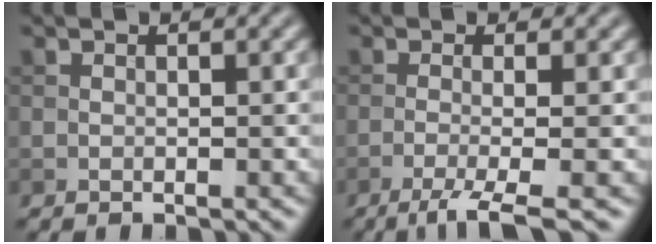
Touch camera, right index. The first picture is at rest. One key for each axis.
{"total": 4.2, "fx": -2.1, "fy": 0.8, "fz": 3.6, "tx": -0.055, "ty": -0.002, "tz": -0.047}